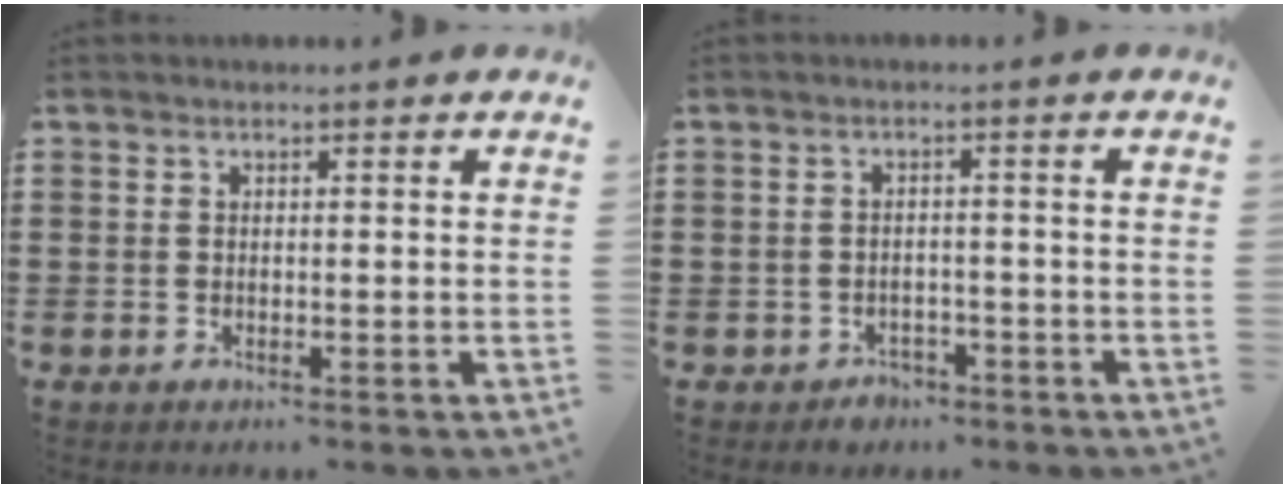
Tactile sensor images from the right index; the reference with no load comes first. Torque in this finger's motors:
{"motor_torque": [-0.09, -0.26, 0.00, 0.00]}